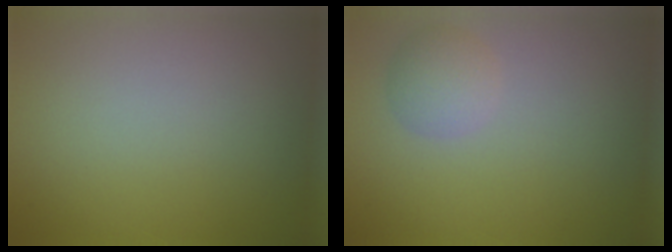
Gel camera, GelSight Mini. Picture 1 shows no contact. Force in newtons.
{"total": 2.2, "press": 2.2, "slide": 0.1}